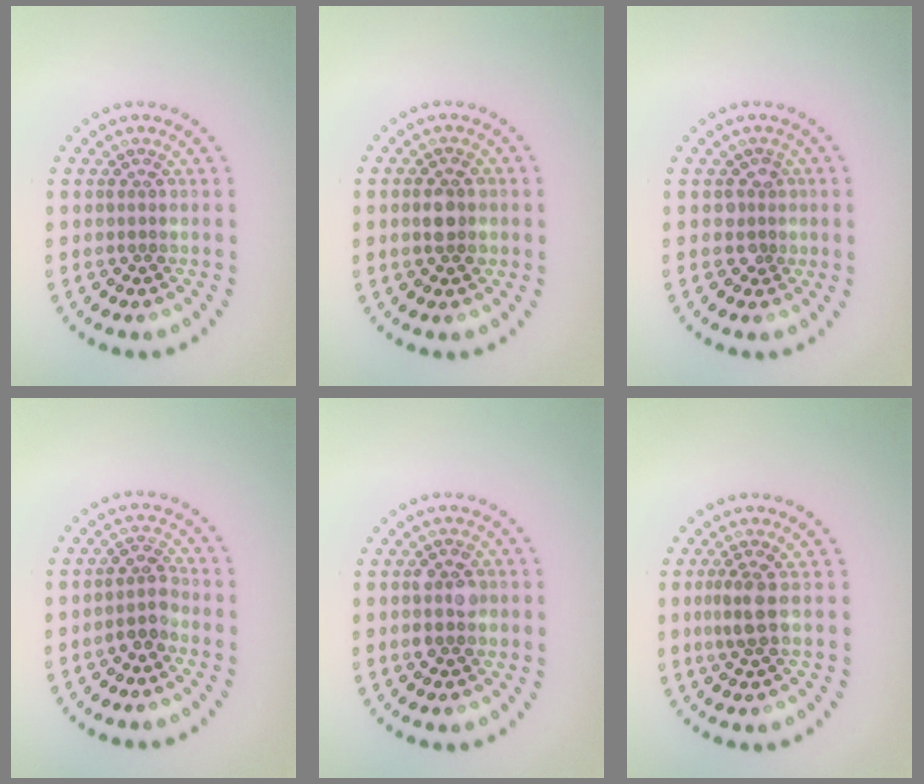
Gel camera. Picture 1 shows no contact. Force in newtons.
{"total": 2.5, "press": 2.5, "slide": 0.2}
{"total": 1.5, "press": 1.2, "slide": 0.9}
{"total": 2.1, "press": 1.7, "slide": 1.1}
{"total": 2.7, "press": 2.7, "slide": 0.1}
{"total": 2.0, "press": 1.7, "slide": 1.1}